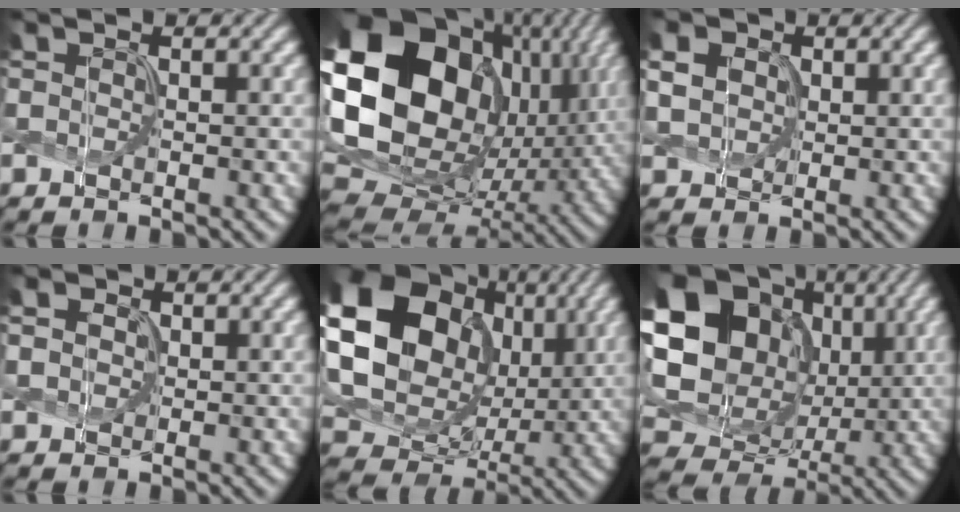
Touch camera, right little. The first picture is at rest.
{"total": 21.7, "force": [5.2, 16.5, 13.1], "torque": [-0.288, 0.010, 0.116]}
{"total": 4.9, "force": [2.1, 3.7, 2.4], "torque": [-0.081, 0.019, 0.029]}
{"total": 2.8, "force": [1.4, 2.1, 1.4], "torque": [-0.032, 0.014, 0.008]}
{"total": 20.0, "force": [5.3, 16.0, 10.7], "torque": [-0.253, 0.020, 0.100]}
{"total": 18.4, "force": [4.9, 14.7, 9.8], "torque": [-0.237, 0.030, 0.093]}